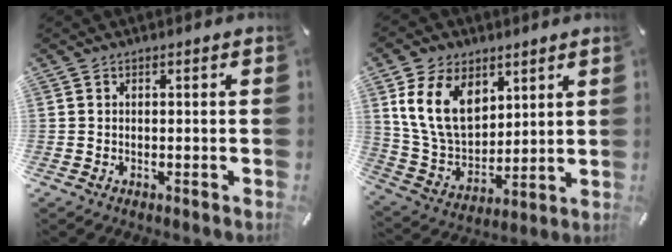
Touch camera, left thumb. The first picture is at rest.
{"total": 15.3, "force": [6.4, 11.1, 8.4], "torque": [-0.182, -0.018, 0.120]}